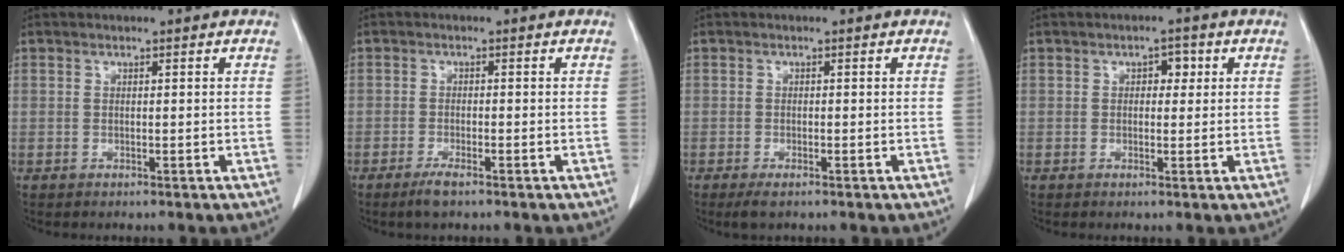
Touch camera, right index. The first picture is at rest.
{"total": 2.3, "force": [-1.7, 0.2, 1.6], "torque": [-0.036, -0.004, -0.031]}
{"total": 1.9, "force": [-1.2, 0.5, 1.3], "torque": [-0.027, -0.005, -0.019]}
{"total": 2.2, "force": [0.6, 1.4, 1.6], "torque": [-0.017, 0.008, 0.007]}